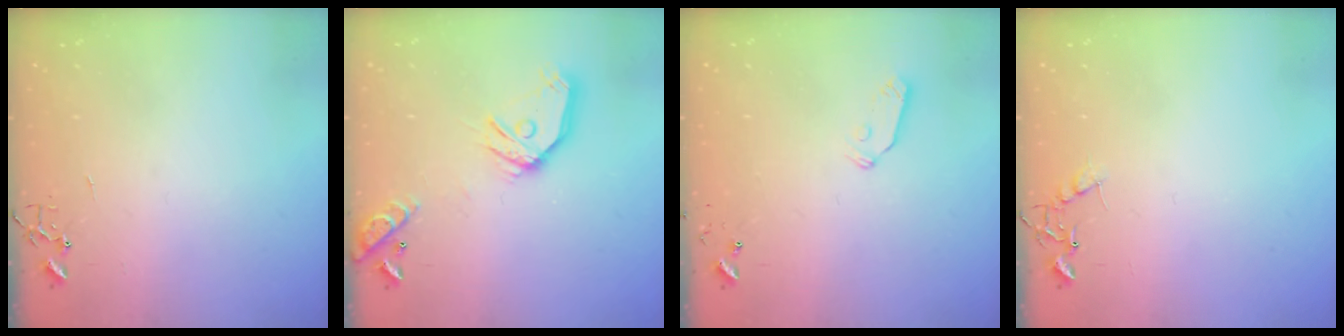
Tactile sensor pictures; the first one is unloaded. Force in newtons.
{"total": 16.2, "press": 16.0, "slide": 2.5}
{"total": 5.6, "press": 5.6, "slide": 0.3}
{"total": 6.8, "press": 6.8, "slide": 0.3}